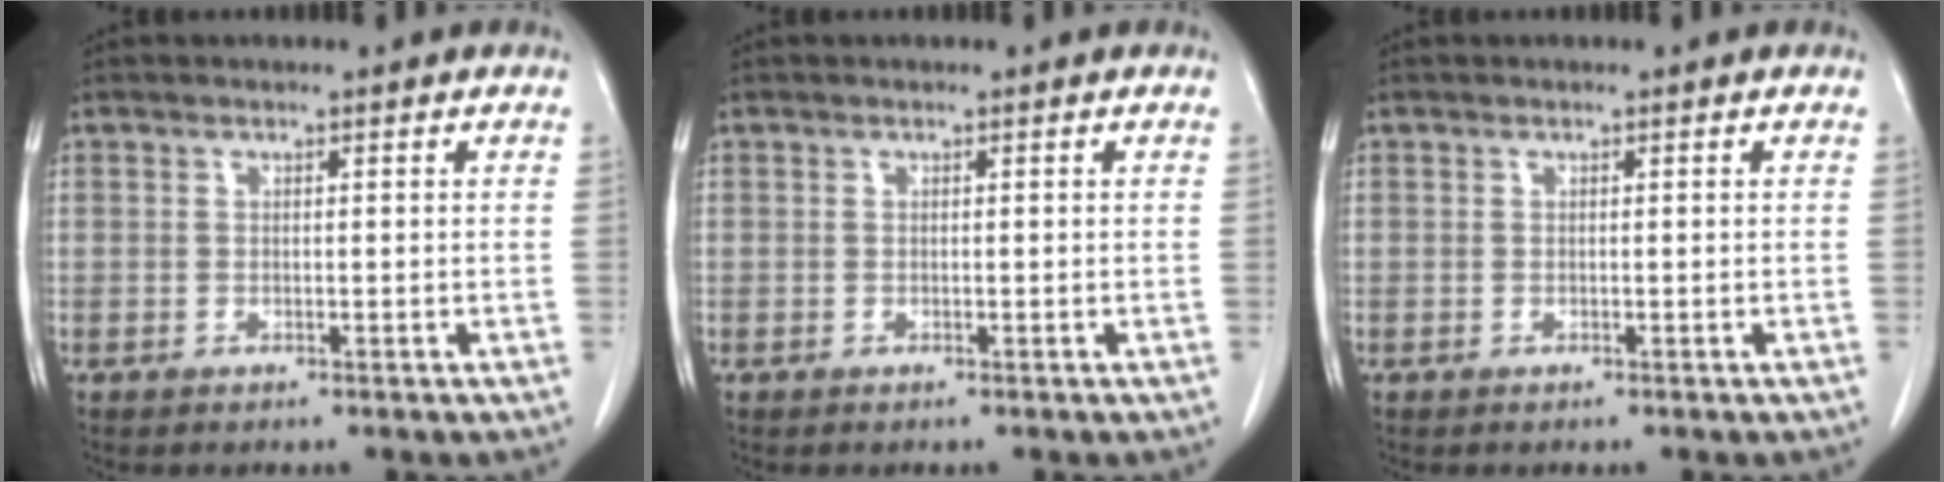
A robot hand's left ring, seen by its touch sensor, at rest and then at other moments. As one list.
[{"total": 0.0}, {"total": 0.0}]